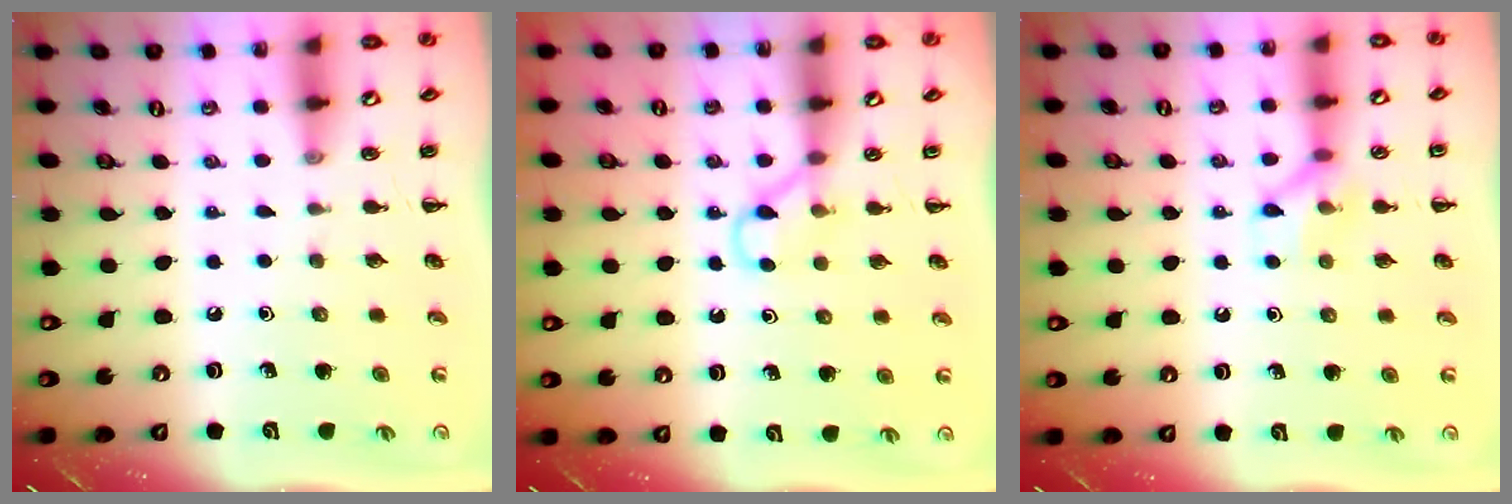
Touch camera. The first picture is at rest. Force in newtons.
{"total": 3.9, "press": 3.7, "slide": 1.2}
{"total": 8.1, "press": 8.1, "slide": 0.7}